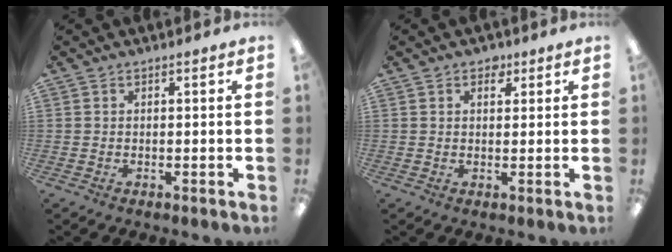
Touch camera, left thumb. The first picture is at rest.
{"total": 2.6, "force": [1.5, 1.6, 1.3], "torque": [-0.004, -0.005, 0.022]}